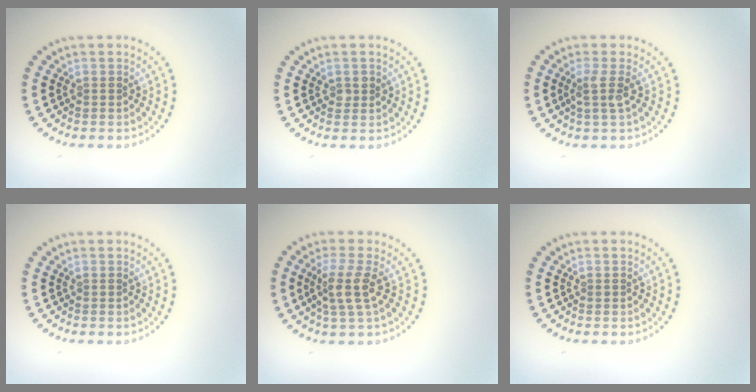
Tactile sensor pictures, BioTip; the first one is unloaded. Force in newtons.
{"total": 1.0, "press": 1.0, "slide": 0.2}
{"total": 1.7, "press": 1.2, "slide": 1.2}
{"total": 0.0}
{"total": 2.9, "press": 2.3, "slide": 1.8}
{"total": 0.0}